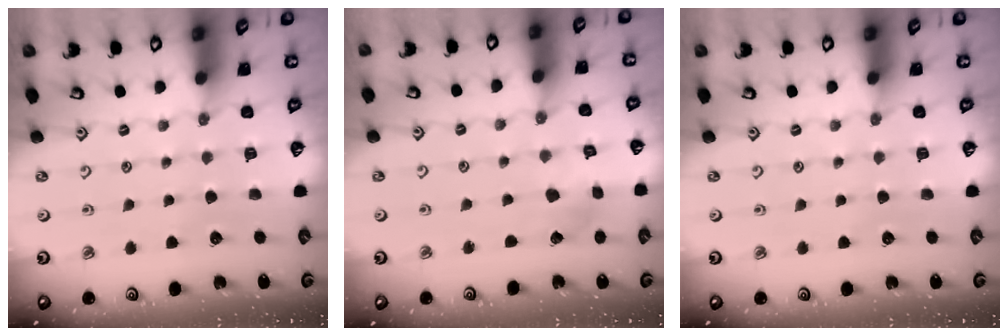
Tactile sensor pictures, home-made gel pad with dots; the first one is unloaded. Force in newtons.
{"total": 3.4, "press": 3.4, "slide": 0.4}
{"total": 0.0}